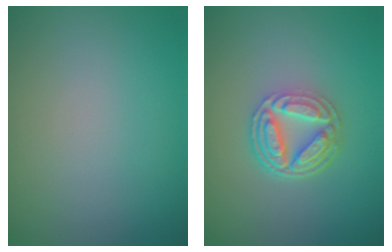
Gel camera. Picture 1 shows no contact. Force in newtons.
{"total": 5.0, "press": 3.7, "slide": 3.4}